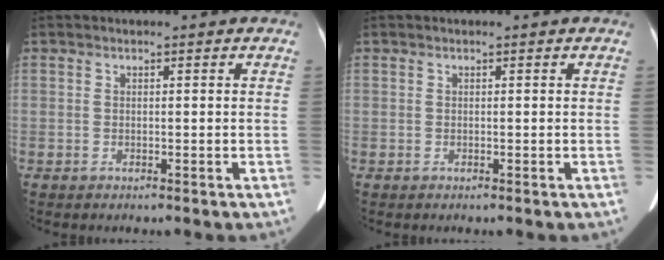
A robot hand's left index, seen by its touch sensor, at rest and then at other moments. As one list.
[{"total": 0.0}]